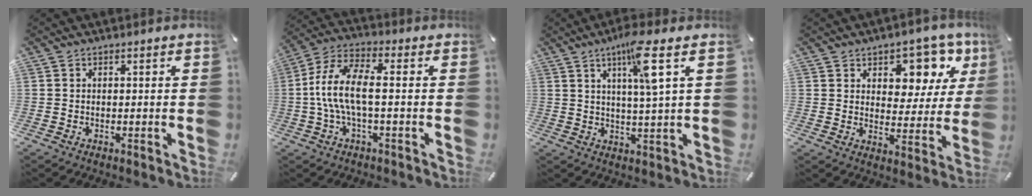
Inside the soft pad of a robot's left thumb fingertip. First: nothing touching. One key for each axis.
{"total": 11.3, "fx": -1.0, "fy": 4.1, "fz": 10.5, "tx": -0.218, "ty": -0.003, "tz": -0.022}
{"total": 9.9, "fx": 4.3, "fy": 1.0, "fz": 8.9, "tx": -0.150, "ty": -0.009, "tz": 0.063}
{"total": 10.1, "fx": 6.3, "fy": 6.6, "fz": 4.3, "tx": -0.047, "ty": -0.054, "tz": 0.107}